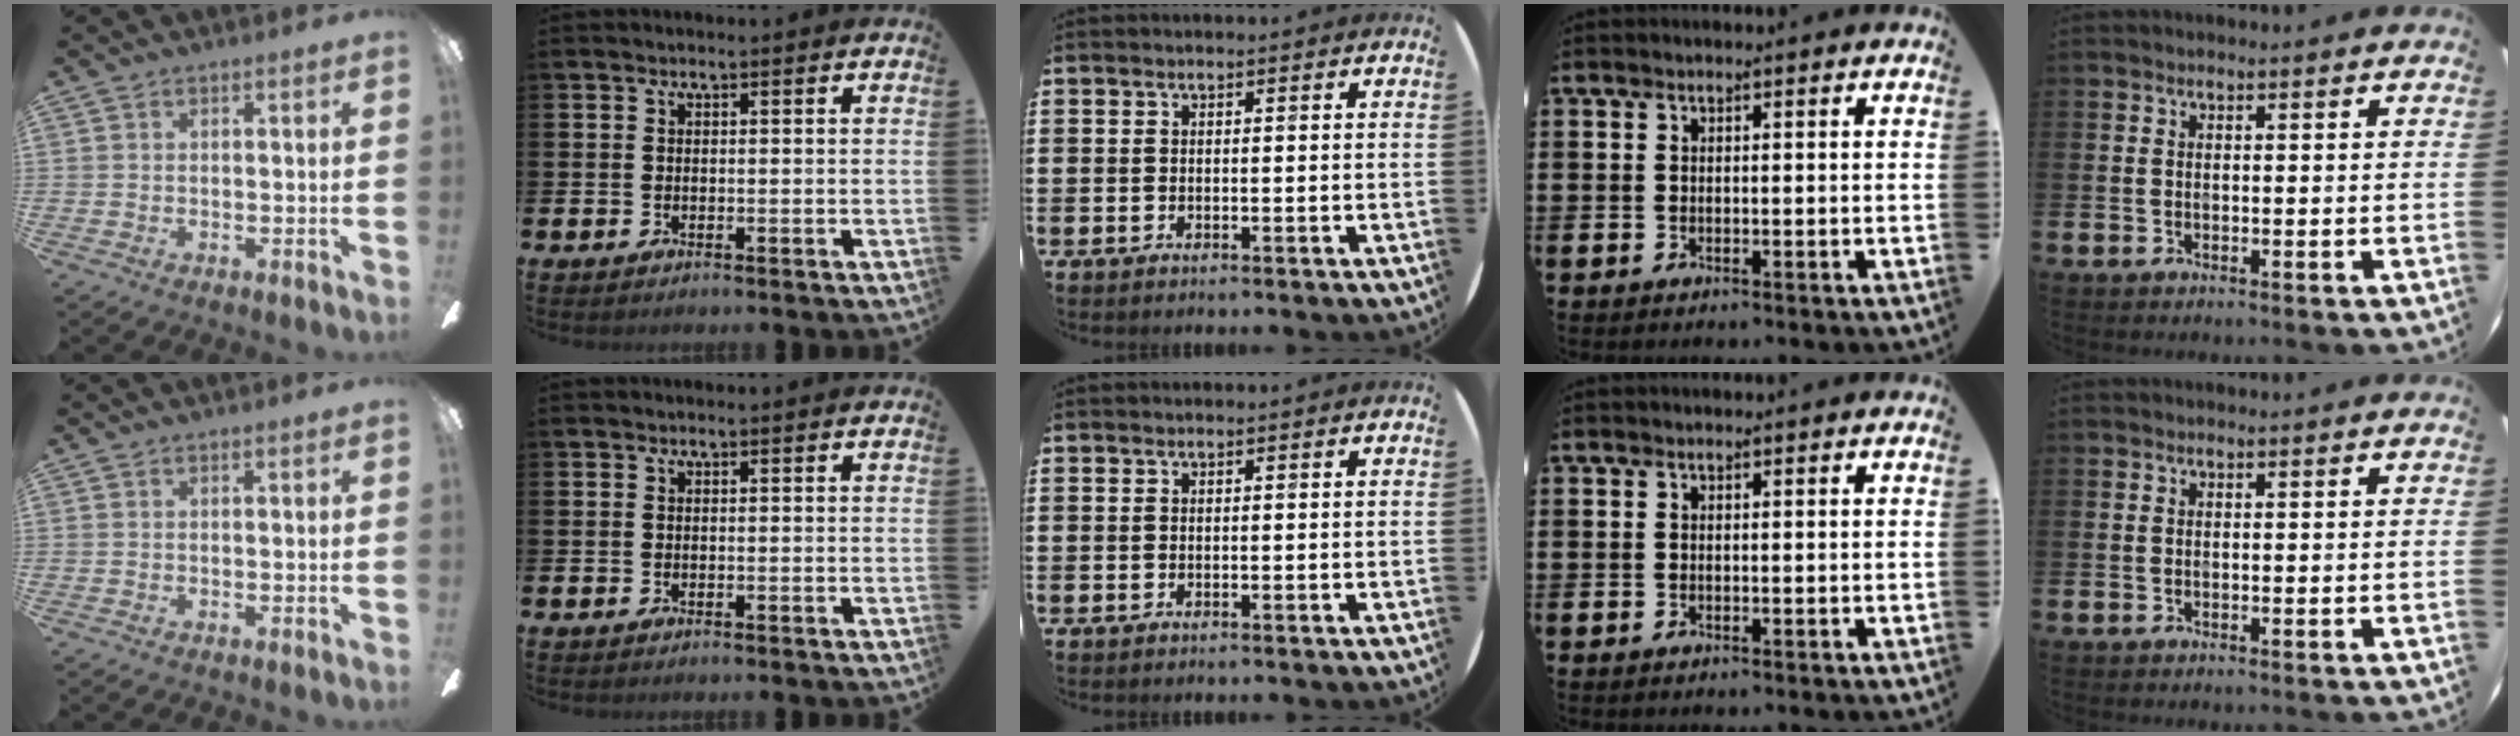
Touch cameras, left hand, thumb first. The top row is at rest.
{}